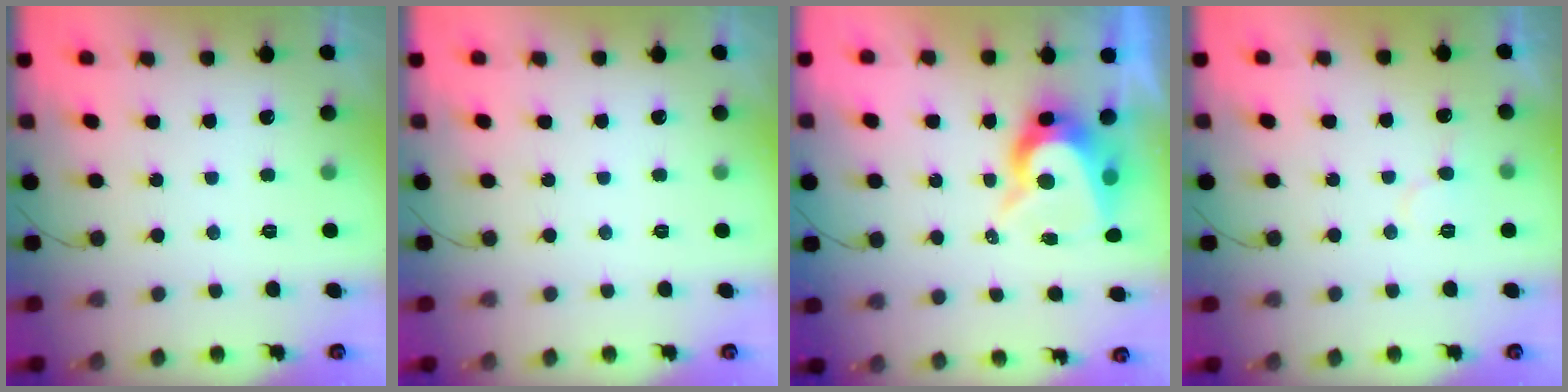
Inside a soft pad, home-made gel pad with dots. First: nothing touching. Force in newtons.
{"total": 0.0}
{"total": 9.2, "press": 9.2, "slide": 0.9}
{"total": 6.2, "press": 6.2, "slide": 0.4}